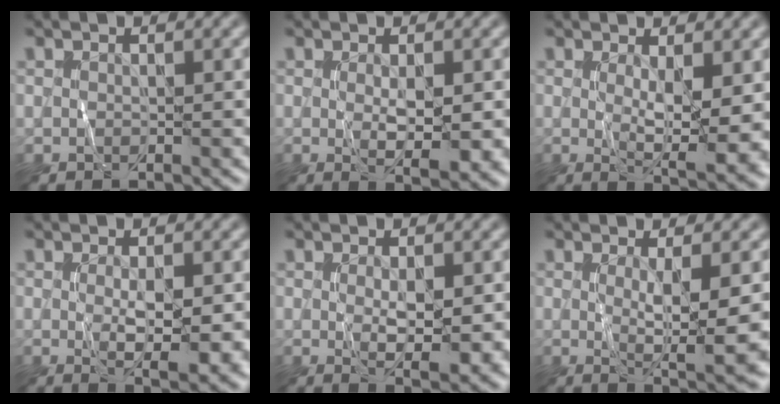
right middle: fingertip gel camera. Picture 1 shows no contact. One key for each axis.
{"total": 3.5, "fx": -0.1, "fy": 0.9, "fz": 3.4, "tx": -0.060, "ty": -0.009, "tz": 0.004}
{"total": 5.4, "fx": 0.2, "fy": 1.2, "fz": 5.2, "tx": -0.089, "ty": -0.017, "tz": 0.010}
{"total": 4.1, "fx": -0.3, "fy": 1.0, "fz": 4.0, "tx": -0.069, "ty": -0.010, "tz": 0.001}
{"total": 3.5, "fx": 0.1, "fy": 1.0, "fz": 3.4, "tx": -0.061, "ty": -0.009, "tz": 0.007}
{"total": 5.8, "fx": -0.4, "fy": 1.0, "fz": 5.7, "tx": -0.091, "ty": -0.010, "tz": -0.003}